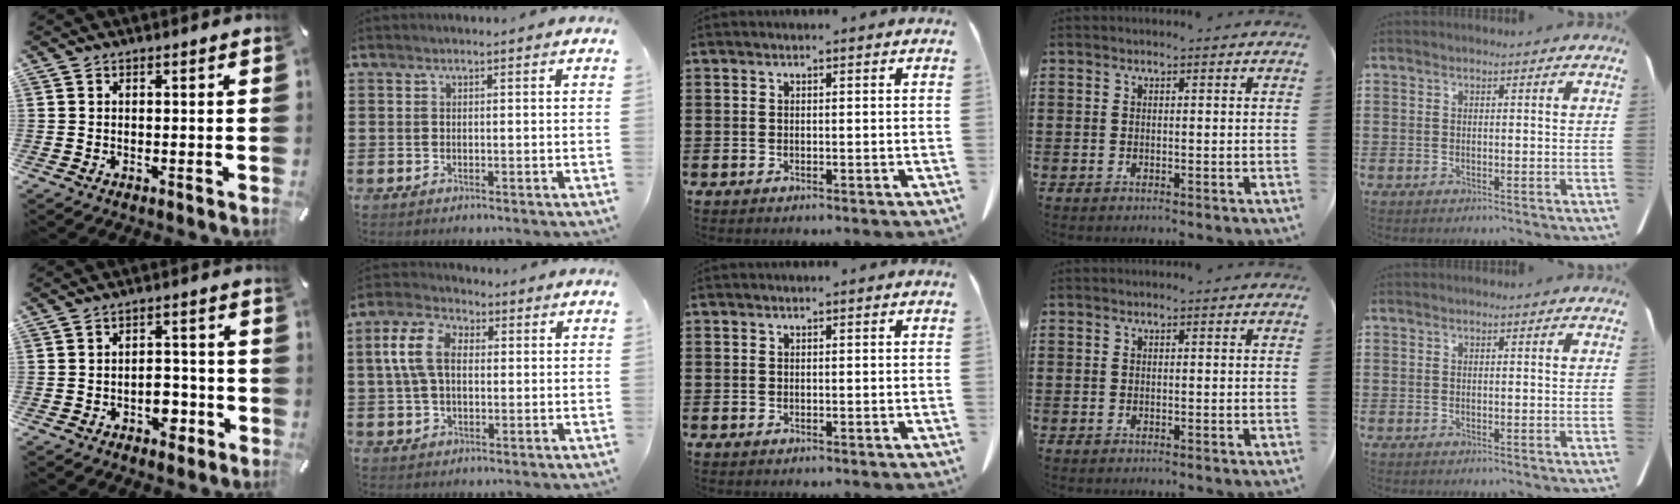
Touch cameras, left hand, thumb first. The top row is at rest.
{"thumb": {"total": 5.8, "force": [-2.5, 3.8, 3.6], "torque": [-0.046, 0.011, -0.041]}, "index": {"total": 7.8, "force": [1.4, 5.0, 5.9], "torque": [-0.152, 0.010, 0.015]}}